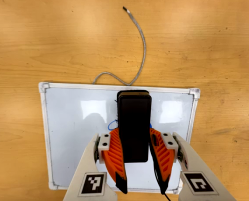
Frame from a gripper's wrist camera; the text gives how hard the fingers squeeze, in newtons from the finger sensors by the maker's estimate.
{"total": 8.8, "left": 6.7, "right": 11.0}